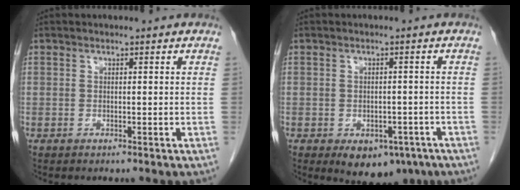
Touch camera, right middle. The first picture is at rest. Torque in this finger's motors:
{"motor_torque": [0.10, -0.09, 0.02, 0.05]}